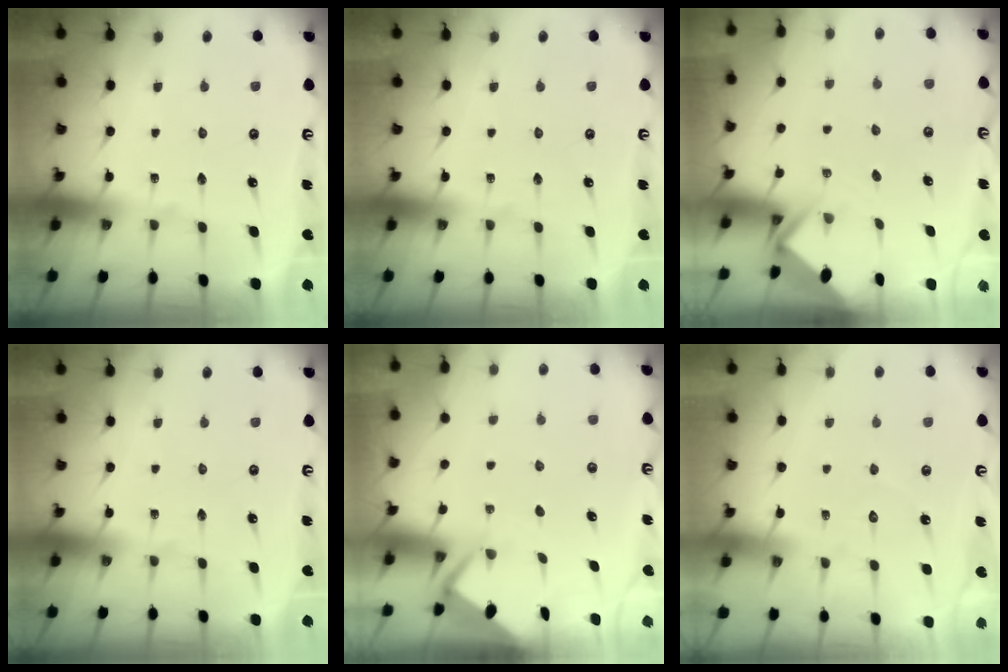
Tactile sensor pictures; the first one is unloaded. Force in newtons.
{"total": 0.0}
{"total": 2.8, "press": 2.8, "slide": 0.2}
{"total": 0.0}
{"total": 2.5, "press": 2.5, "slide": 0.4}
{"total": 3.5, "press": 3.5, "slide": 0.4}